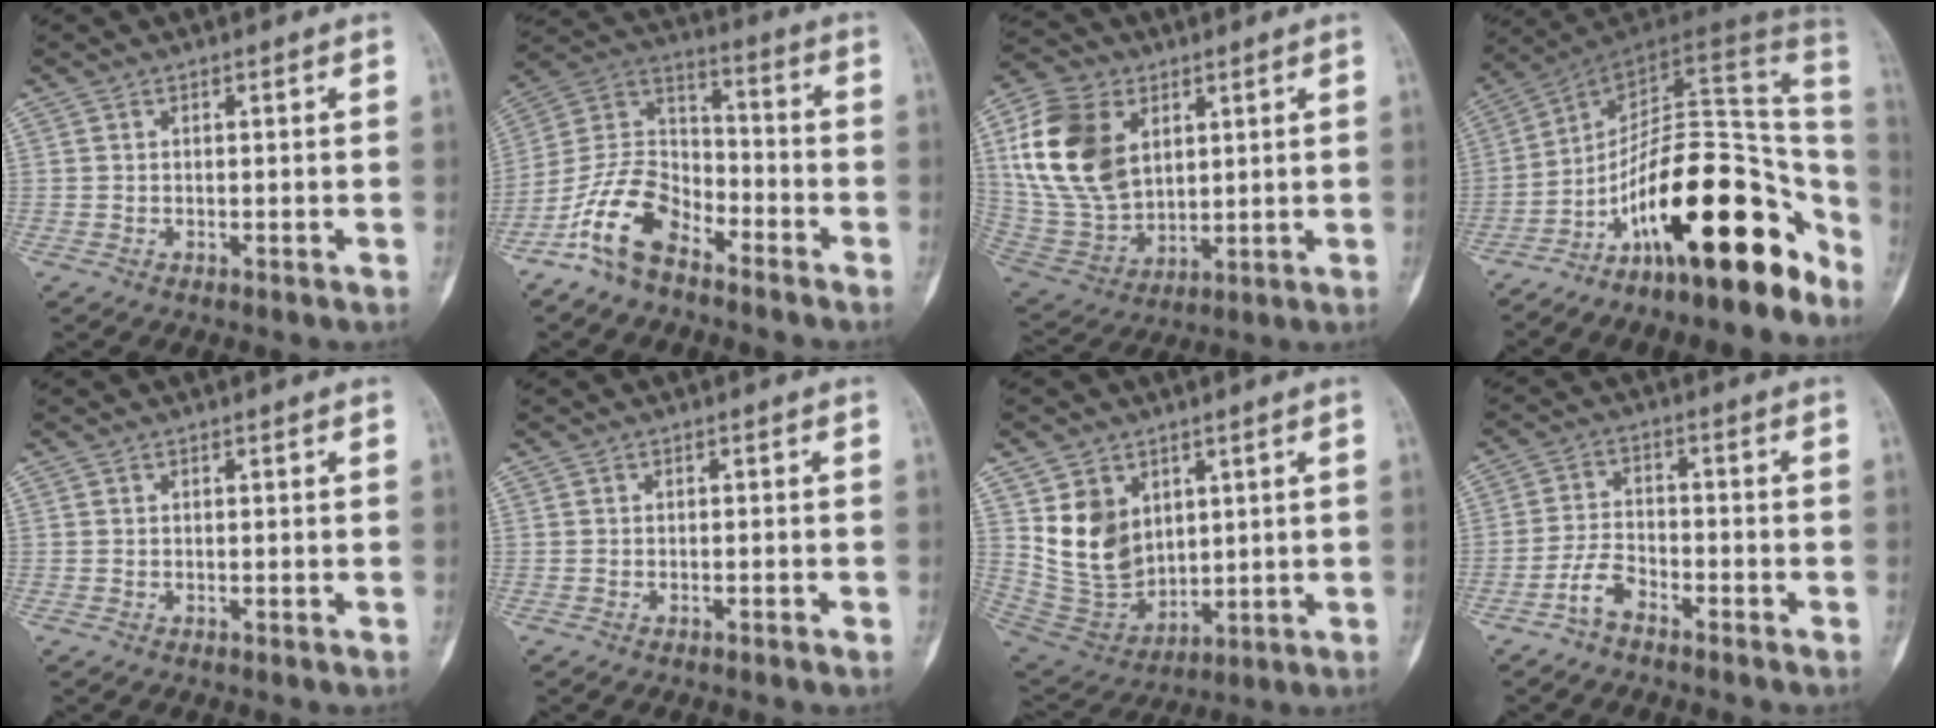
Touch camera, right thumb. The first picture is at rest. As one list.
[{"total": 13.3, "force": [-8.7, 6.9, 7.4], "torque": [-0.139, 0.068, -0.178]}, {"total": 18.5, "force": [5.4, 12.6, 12.5], "torque": [-0.232, -0.013, 0.113]}, {"total": 22.1, "force": [-11.6, 8.2, 17.0], "torque": [-0.174, 0.118, -0.181]}, {"total": 0.0}, {"total": 0.7, "force": [-0.5, 0.0, 0.5], "torque": [-0.015, 0.005, -0.006]}, {"total": 12.4, "force": [4.3, 9.4, 6.8], "torque": [-0.090, -0.032, 0.110]}, {"total": 4.9, "force": [-3.5, 2.2, 2.7], "torque": [-0.054, 0.028, -0.071]}]